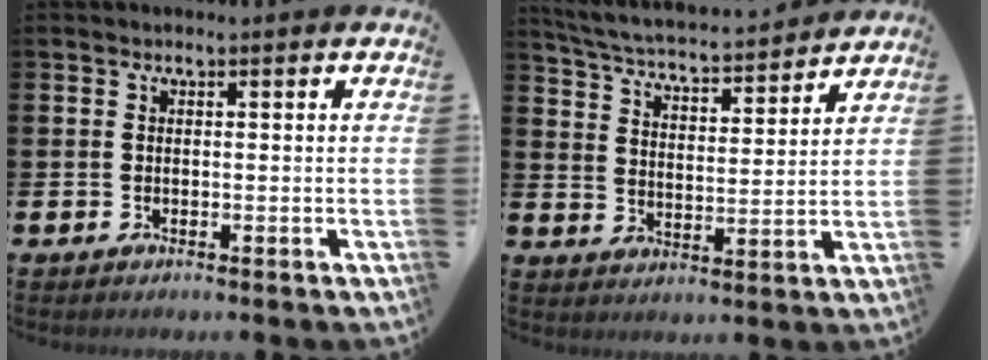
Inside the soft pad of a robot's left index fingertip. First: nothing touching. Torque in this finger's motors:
{"motor_torque": [0.56, -0.65, 0.48, 0.04]}